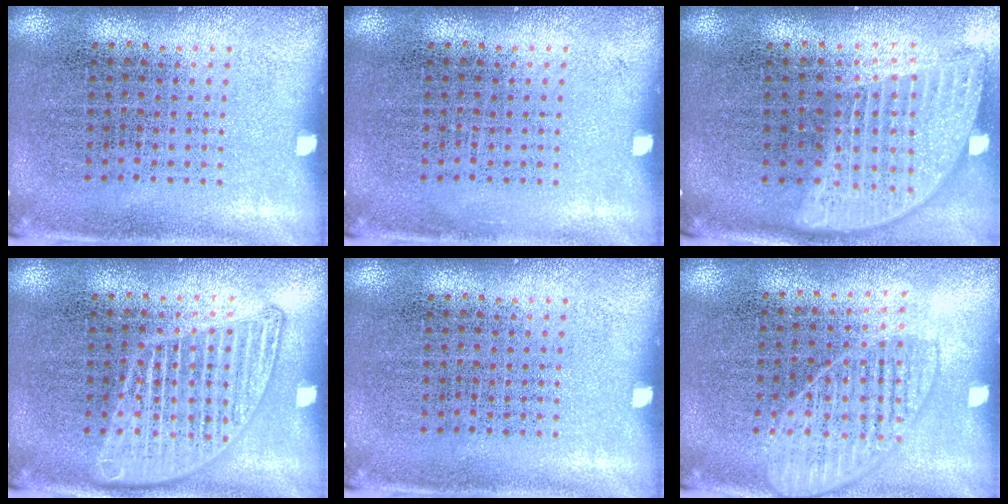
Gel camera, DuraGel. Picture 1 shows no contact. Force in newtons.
{"total": 0.0}
{"total": 1.9, "press": 1.6, "slide": 1.2}
{"total": 2.5, "press": 2.5, "slide": 0.2}
{"total": 0.0}
{"total": 1.3, "press": 1.2, "slide": 0.6}